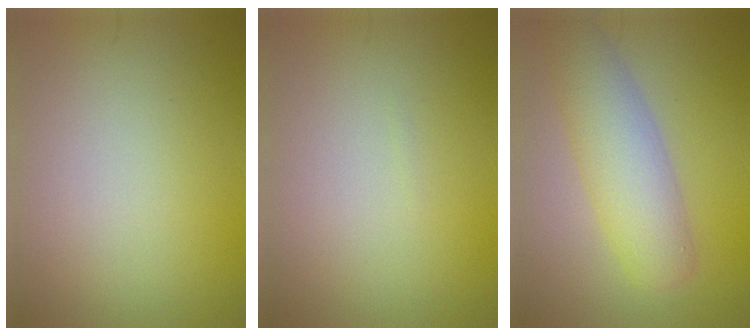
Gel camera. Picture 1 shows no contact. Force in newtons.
{"total": 0.0}
{"total": 5.9, "press": 5.9, "slide": 0.3}